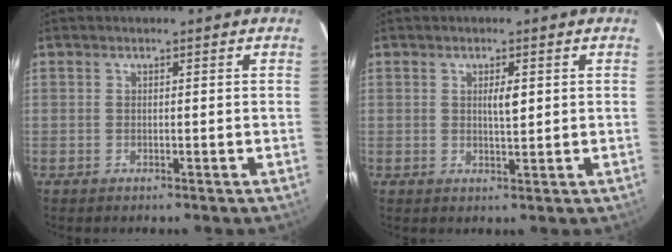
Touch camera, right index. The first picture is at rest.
{"total": 2.4, "force": [0.6, 0.5, 2.2], "torque": [-0.038, -0.002, 0.009]}